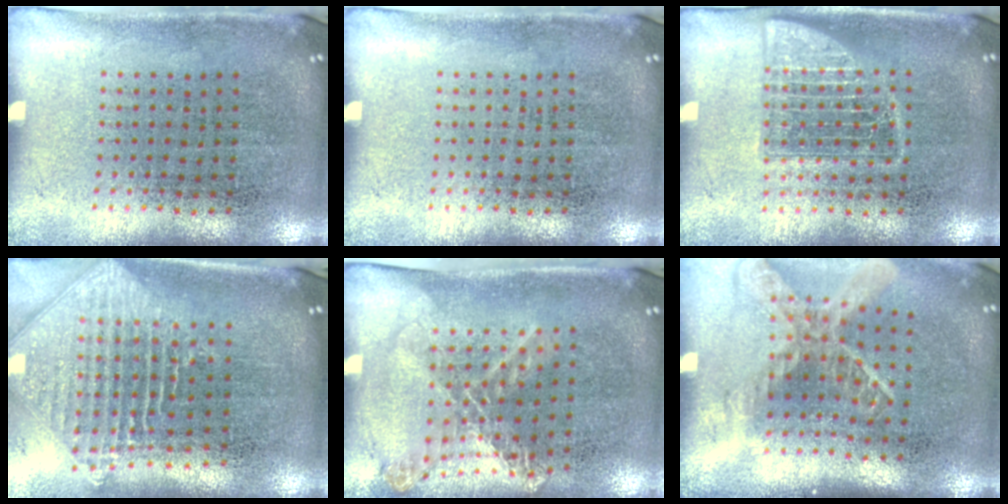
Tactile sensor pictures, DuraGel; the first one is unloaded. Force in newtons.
{"total": 0.0}
{"total": 2.5, "press": 2.5, "slide": 0.3}
{"total": 2.3, "press": 1.8, "slide": 1.5}
{"total": 1.1, "press": 1.1, "slide": 0.3}
{"total": 1.8, "press": 1.3, "slide": 1.3}